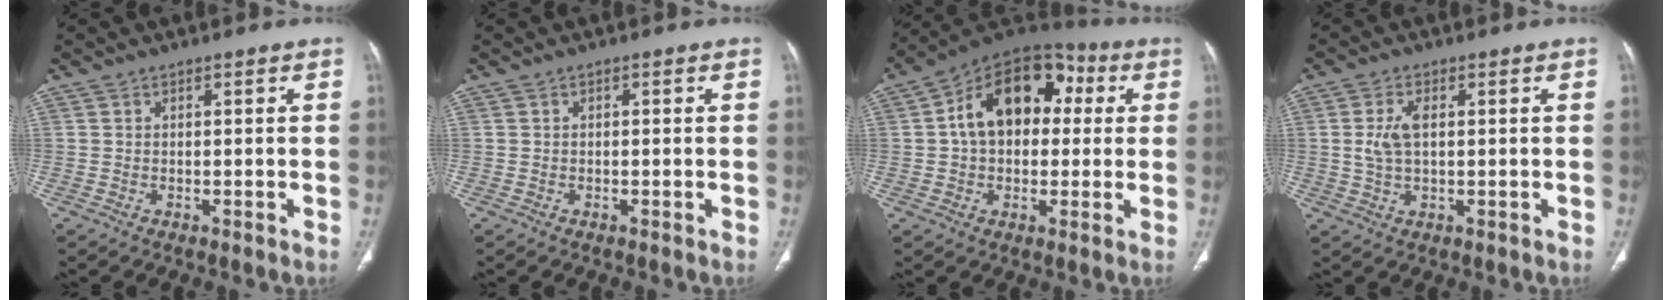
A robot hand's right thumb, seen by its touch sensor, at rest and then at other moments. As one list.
[{"total": 0.0}, {"total": 17.4, "force": [2.8, 11.9, 12.4], "torque": [-0.159, 0.037, 0.034]}, {"total": 4.9, "force": [0.6, 2.5, 4.2], "torque": [-0.098, 0.004, 0.013]}]